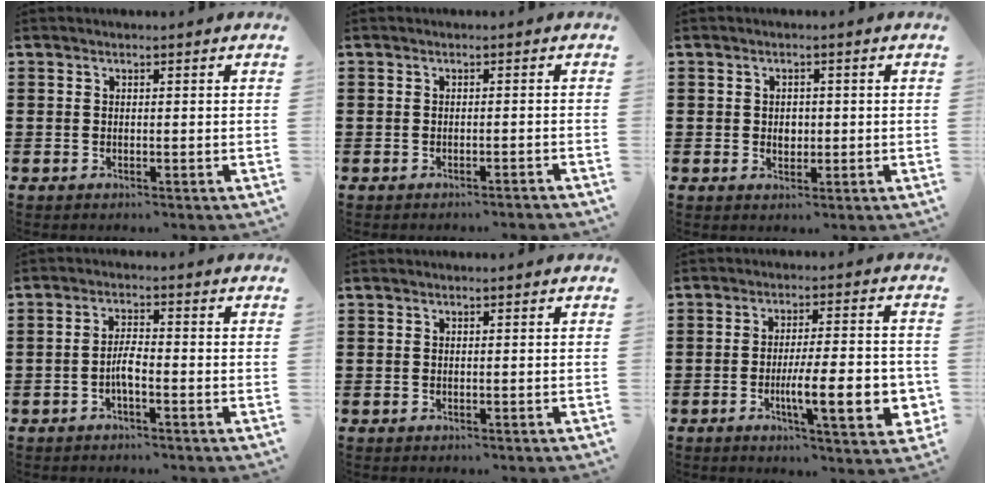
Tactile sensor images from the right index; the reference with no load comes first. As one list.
[{"total": 0.9, "force": [-0.8, -0.1, 0.3], "torque": [-0.007, 0.000, -0.016]}, {"total": 1.8, "force": [0.0, 1.2, 1.3], "torque": [-0.020, 0.000, -0.002]}, {"total": 3.0, "force": [-1.2, 0.5, 2.7], "torque": [-0.058, -0.003, -0.023]}, {"total": 0.0}, {"total": 11.5, "force": [-2.9, 2.5, 10.8], "torque": [-0.170, -0.012, -0.049]}]